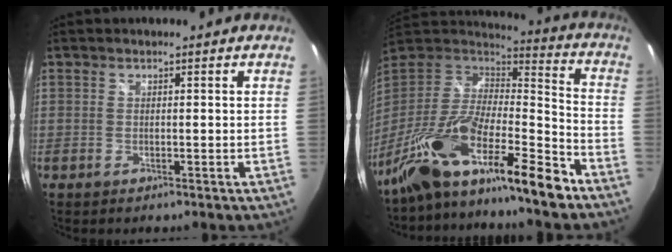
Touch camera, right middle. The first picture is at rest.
{"total": 21.6, "force": [-15.6, 4.2, 14.4], "torque": [-0.260, -0.035, -0.276]}